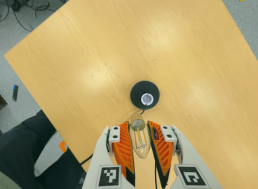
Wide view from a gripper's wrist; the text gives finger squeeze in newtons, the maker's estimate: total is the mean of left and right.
{"total": 19.2, "left": 21.1, "right": 17.3}